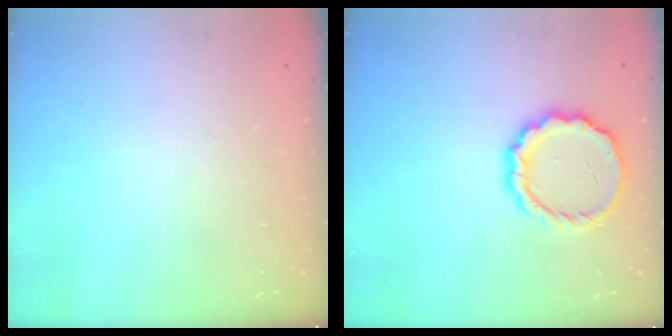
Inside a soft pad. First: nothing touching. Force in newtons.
{"total": 12.0, "press": 11.7, "slide": 2.7}